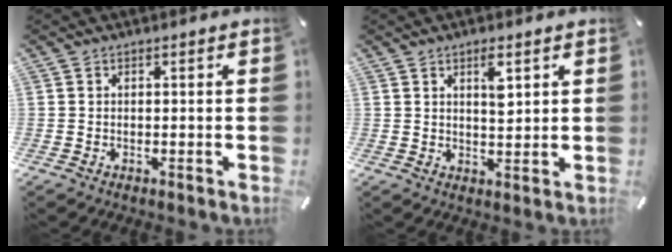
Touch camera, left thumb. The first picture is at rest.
{"total": 4.3, "force": [2.2, 1.7, 3.2], "torque": [-0.047, -0.007, 0.032]}